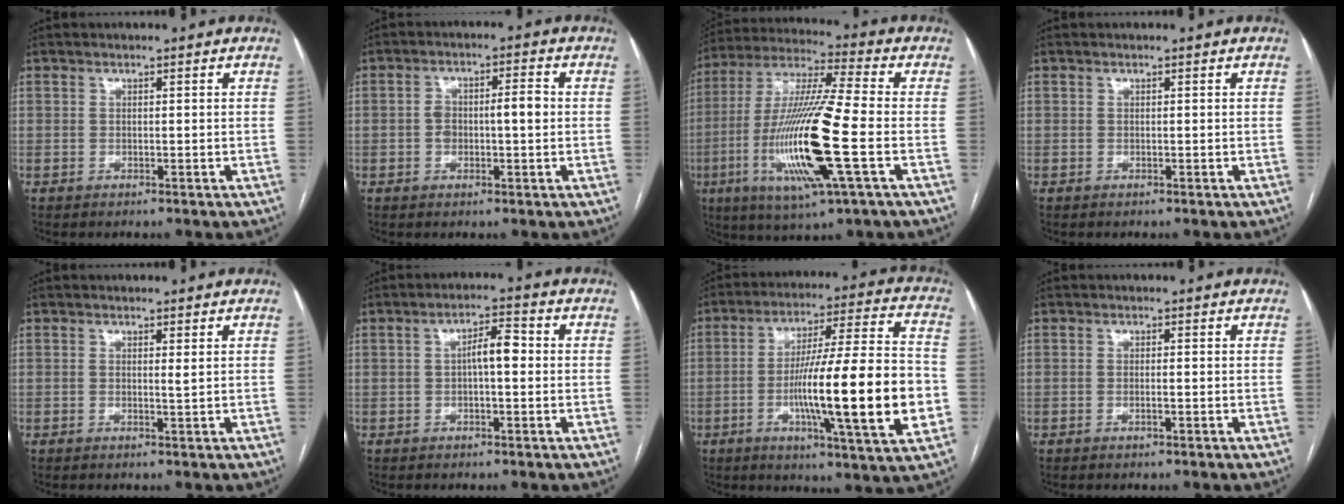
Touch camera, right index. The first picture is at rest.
{"total": 5.5, "force": [-0.1, 2.3, 5.1], "torque": [-0.093, 0.023, 0.001]}
{"total": 19.3, "force": [-4.7, 1.0, 18.7], "torque": [-0.388, -0.019, -0.089]}
{"total": 0.0}
{"total": 0.7, "force": [0.3, 0.0, 0.7], "torque": [-0.012, -0.002, 0.004]}
{"total": 4.5, "force": [0.3, 1.4, 4.3], "torque": [-0.073, 0.018, 0.002]}
{"total": 21.6, "force": [-4.3, 1.0, 21.1], "torque": [-0.315, -0.001, -0.066]}
{"total": 1.0, "force": [-0.3, 0.1, 0.9], "torque": [-0.018, 0.000, -0.004]}